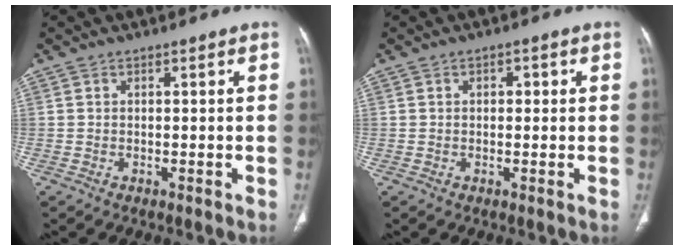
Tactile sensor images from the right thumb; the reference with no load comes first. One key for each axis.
{"total": 1.6, "fx": 0.4, "fy": 1.1, "fz": 1.1, "tx": -0.007, "ty": 0.004, "tz": 0.004}